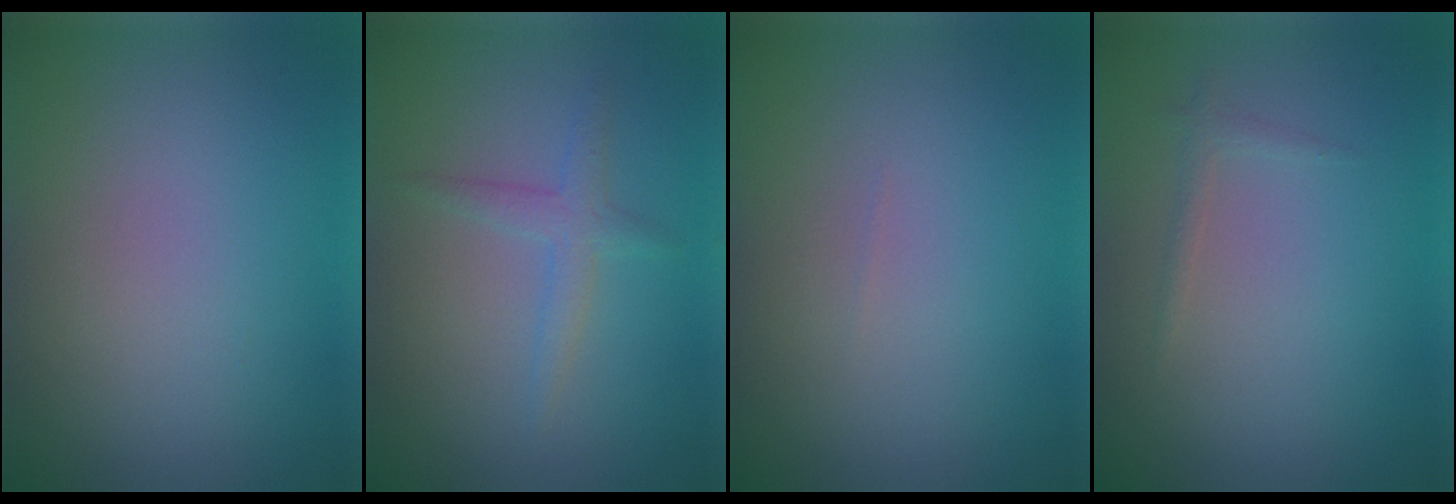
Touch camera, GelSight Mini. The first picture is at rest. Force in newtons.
{"total": 1.8, "press": 1.8, "slide": 0.1}
{"total": 0.0}
{"total": 0.7, "press": 0.7, "slide": 0.1}